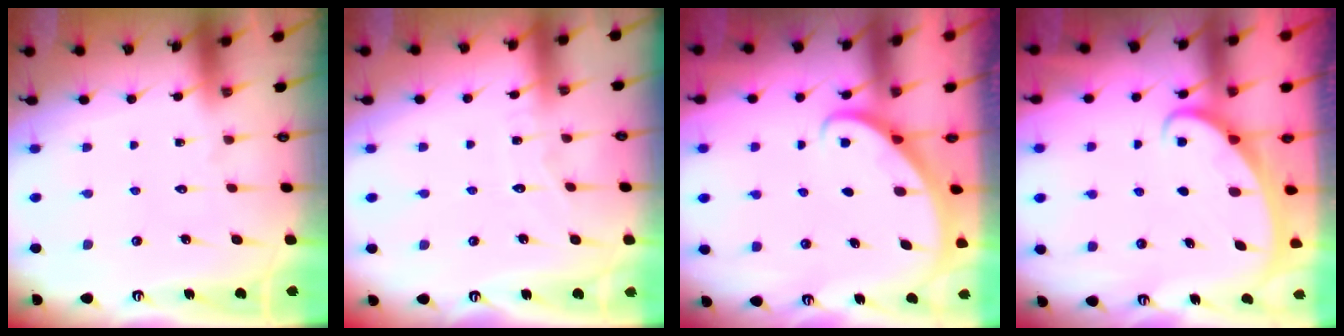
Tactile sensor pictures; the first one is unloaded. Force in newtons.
{"total": 3.9, "press": 3.9, "slide": 0.2}
{"total": 2.7, "press": 2.7, "slide": 0.2}
{"total": 2.1, "press": 2.1, "slide": 0.1}